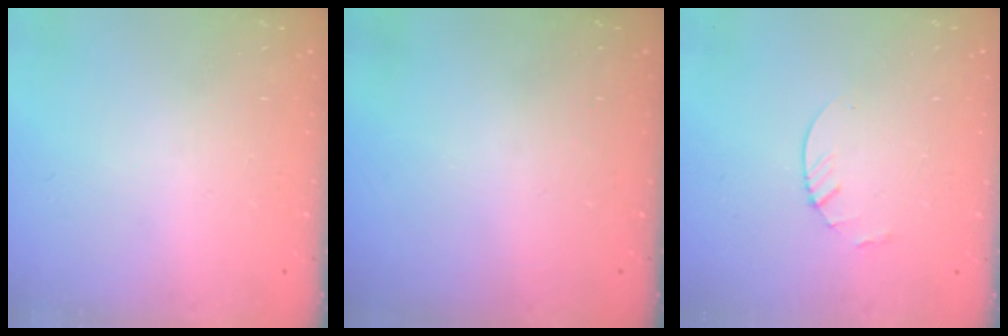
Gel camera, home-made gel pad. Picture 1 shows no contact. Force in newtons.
{"total": 0.0}
{"total": 3.0, "press": 3.0, "slide": 0.3}